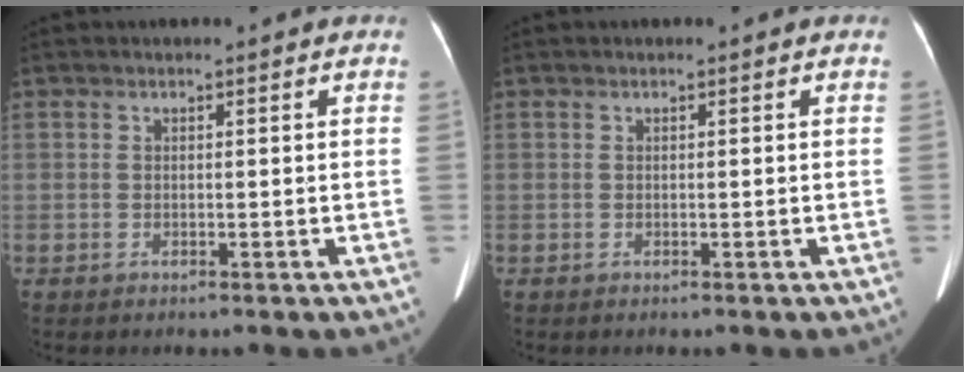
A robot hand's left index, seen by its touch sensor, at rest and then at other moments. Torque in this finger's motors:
{"motor_torque": [0.14, 0.02, 0.00, 0.02]}